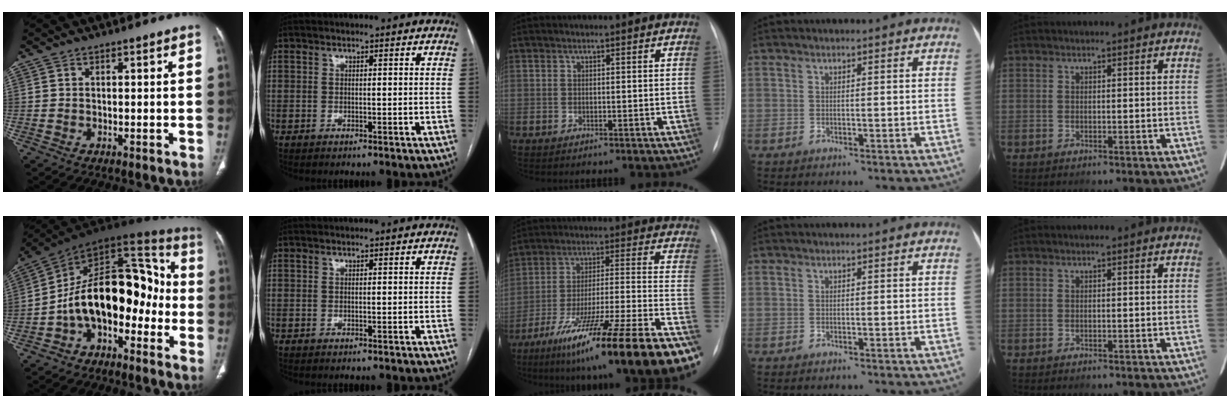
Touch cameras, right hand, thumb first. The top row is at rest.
{"thumb": {"total": 19.2, "force": [-4.6, 11.4, 14.8], "torque": [-0.196, 0.090, -0.081]}, "middle": {"total": 25.7, "force": [-17.1, 0.8, 19.2], "torque": [-0.227, -0.023, -0.282]}}